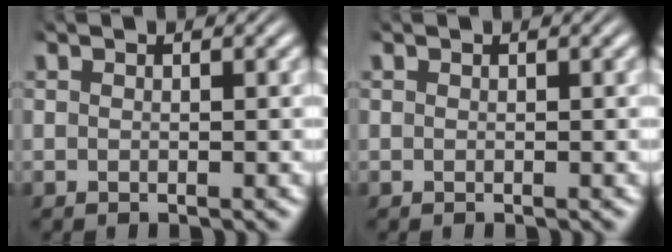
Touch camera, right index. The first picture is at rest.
{"total": 0.0}